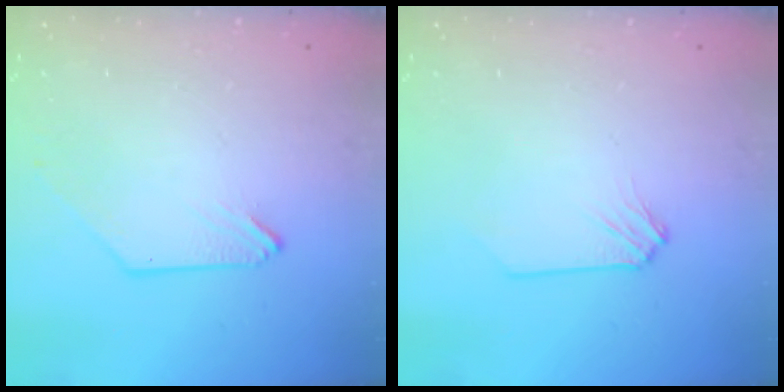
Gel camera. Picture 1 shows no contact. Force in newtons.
{"total": 0.0}